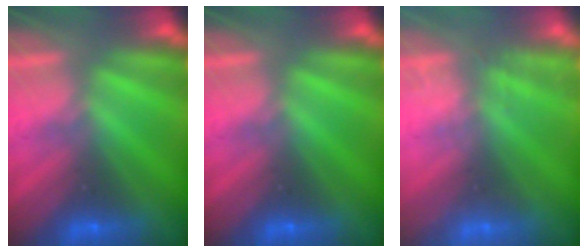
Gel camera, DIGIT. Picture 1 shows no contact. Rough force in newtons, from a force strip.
{"total": 0.0}
{"total": 2.5}